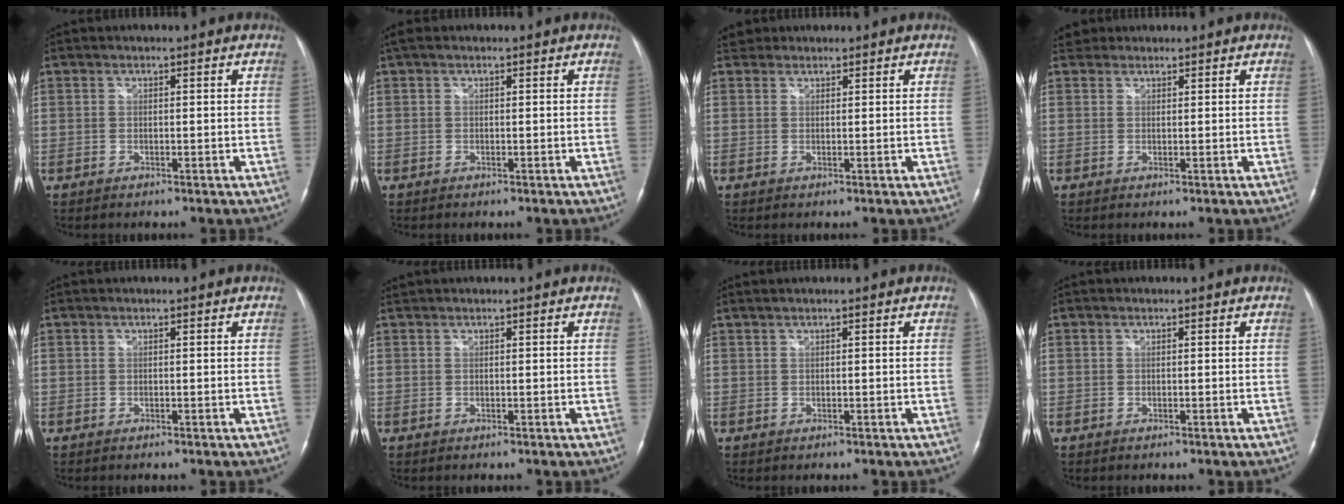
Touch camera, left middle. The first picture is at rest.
{"total": 1.7, "force": [1.2, 0.7, 1.0], "torque": [-0.027, 0.027, 0.020]}
{"total": 1.8, "force": [1.5, 0.9, -0.3], "torque": [0.004, 0.015, 0.022]}
{"total": 1.9, "force": [1.6, 0.9, -0.3], "torque": [0.004, 0.014, 0.023]}
{"total": 0.0}
{"total": 0.5, "force": [0.5, -0.1, 0.1], "torque": [-0.011, 0.013, 0.015]}
{"total": 0.9, "force": [0.7, -0.1, 0.6], "torque": [-0.017, 0.014, 0.018]}
{"total": 0.0}